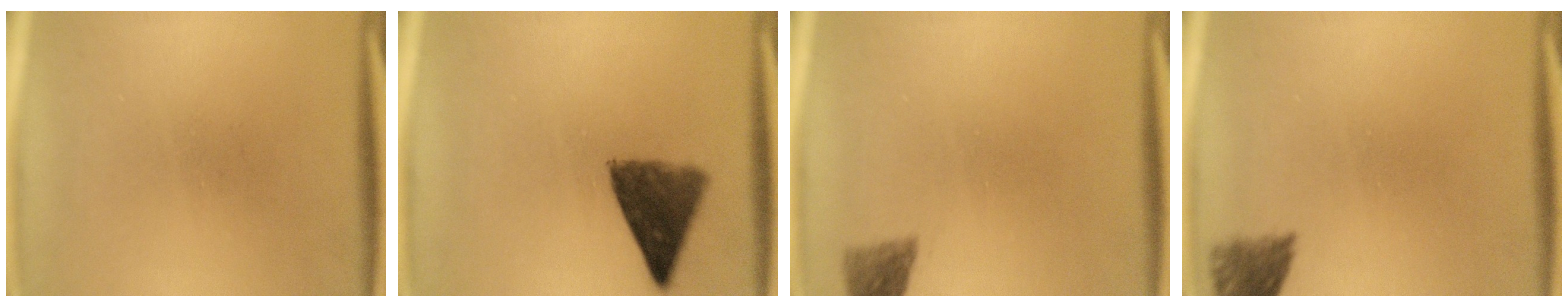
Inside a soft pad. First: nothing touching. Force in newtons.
{"total": 8.6}
{"total": 2.8}
{"total": 4.0}